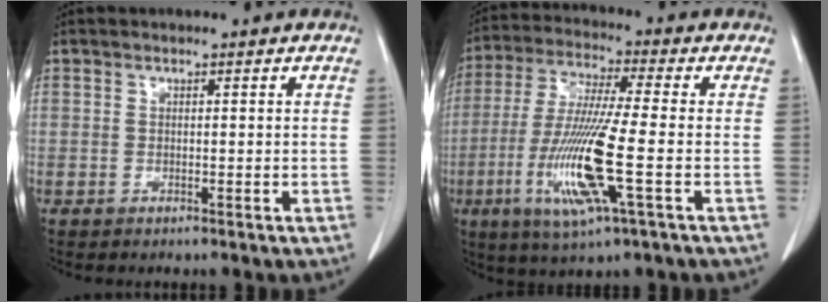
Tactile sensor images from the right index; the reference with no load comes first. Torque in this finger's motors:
{"motor_torque": [1.87, -0.27, 0.48, 0.14]}